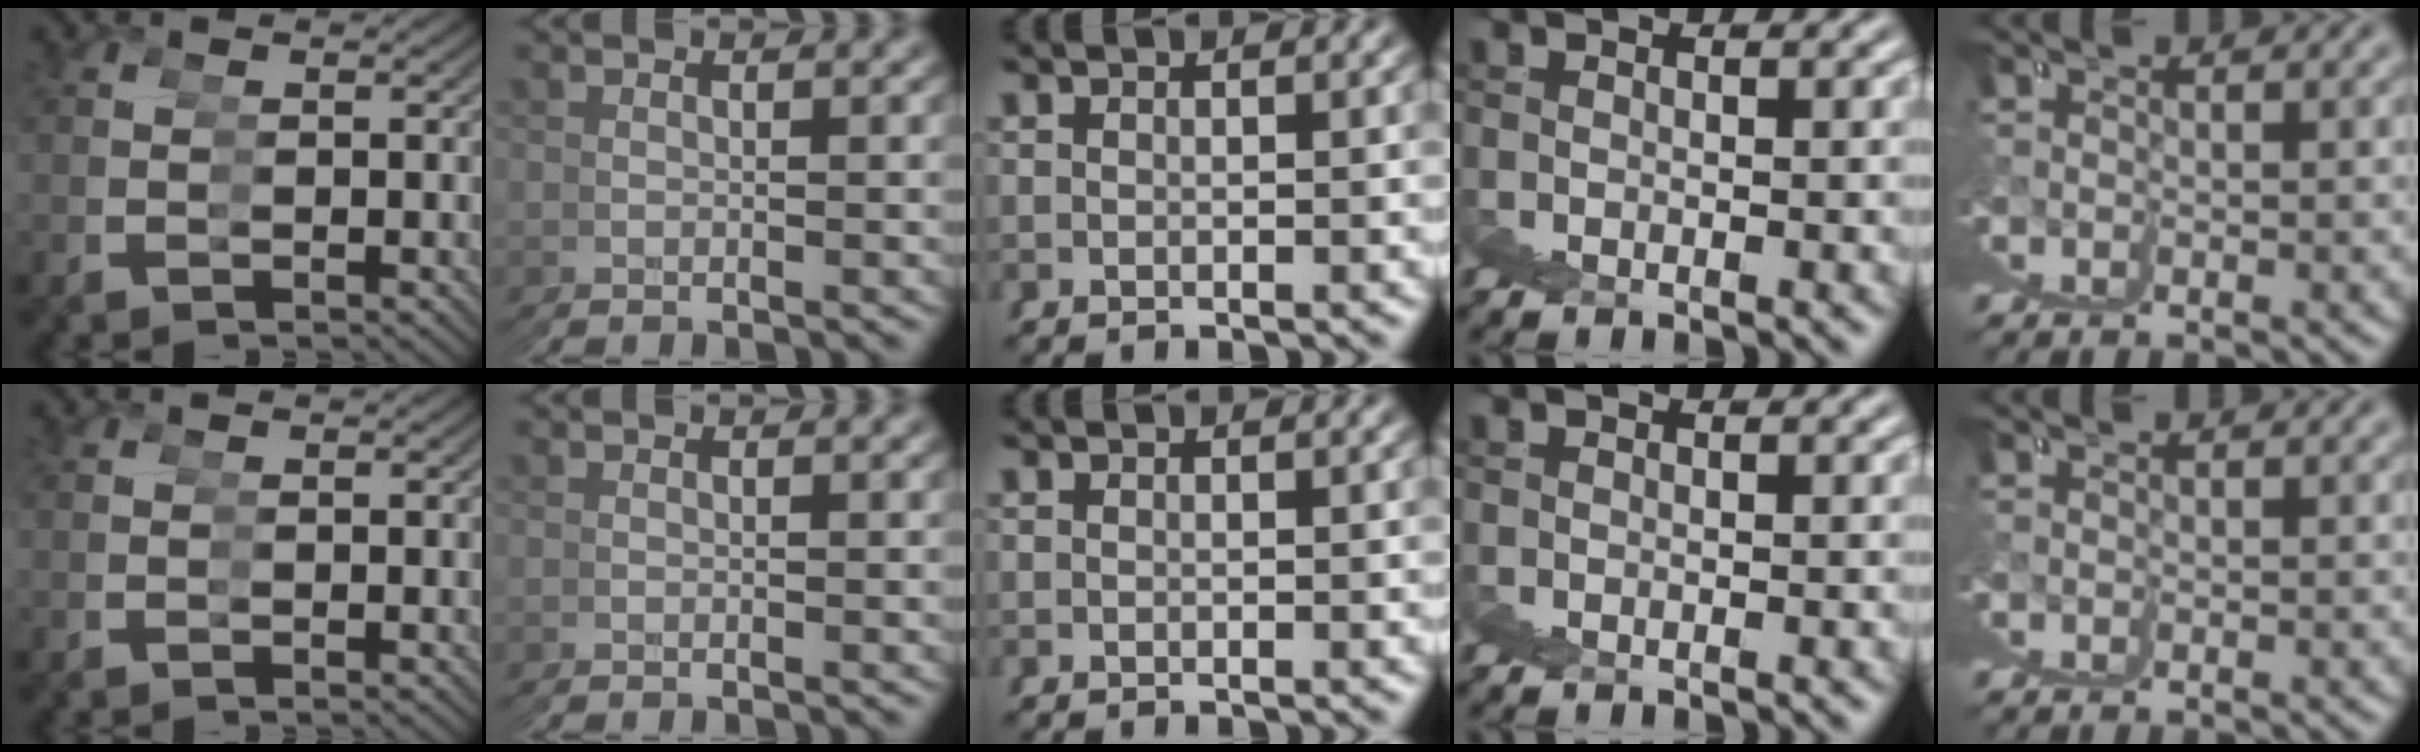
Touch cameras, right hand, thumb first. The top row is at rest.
{}